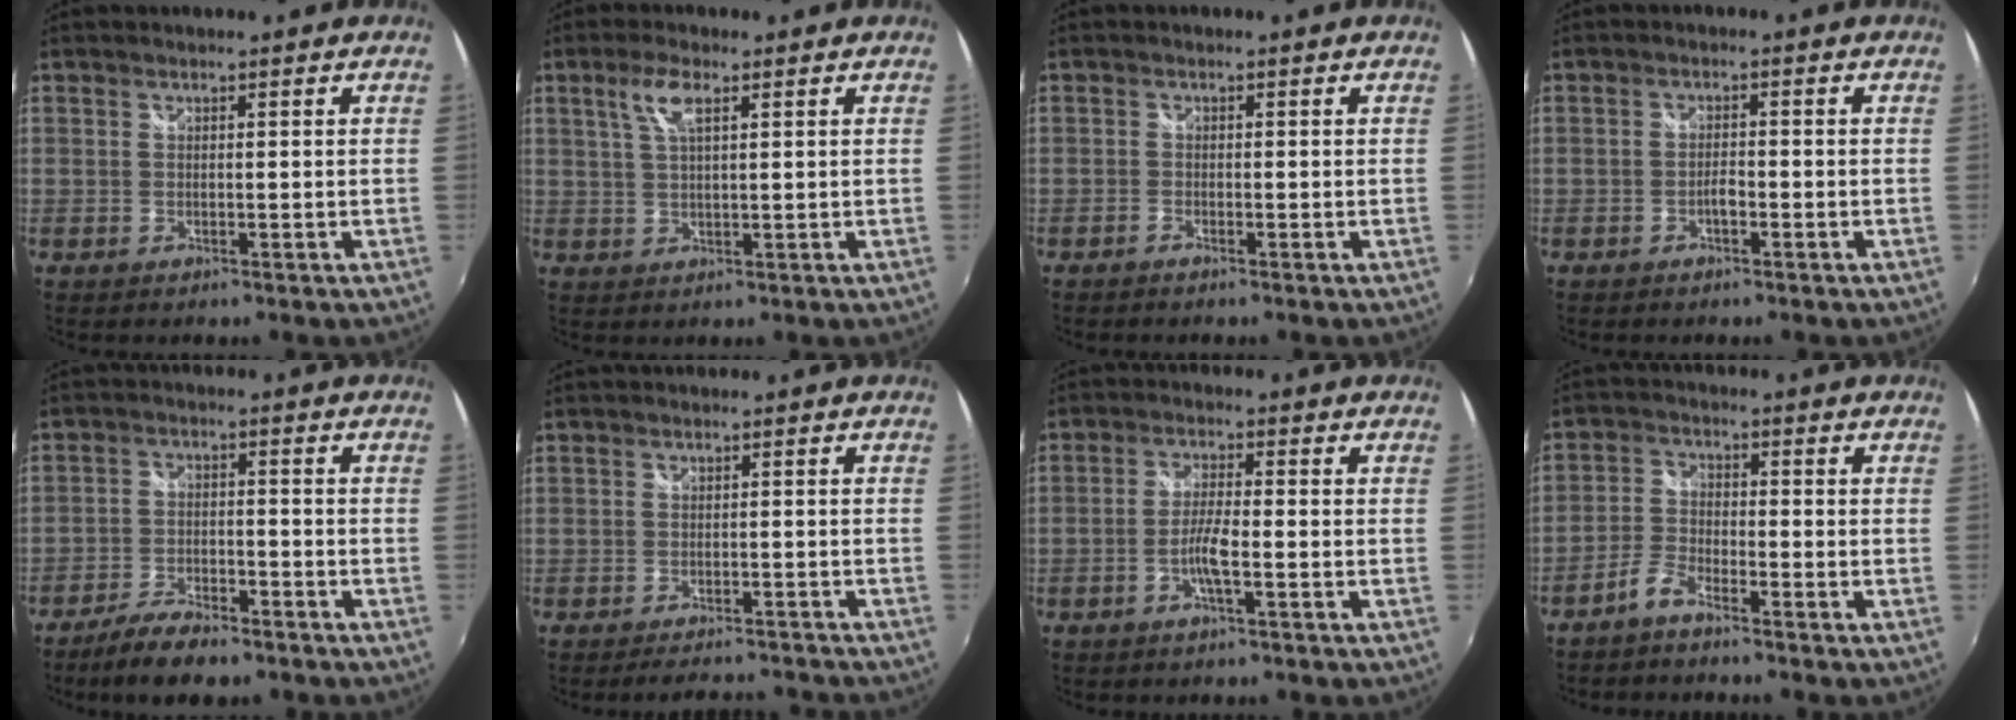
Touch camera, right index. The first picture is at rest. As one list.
[{"total": 4.7, "force": [2.1, 1.4, 3.9], "torque": [-0.076, 0.005, 0.042]}, {"total": 0.9, "force": [-0.8, 0.2, 0.3], "torque": [-0.008, 0.000, -0.018]}, {"total": 1.6, "force": [-1.0, 0.6, 1.1], "torque": [-0.022, 0.003, -0.019]}, {"total": 8.6, "force": [-6.9, 2.5, 4.5], "torque": [-0.114, -0.014, -0.124]}, {"total": 6.3, "force": [-5.8, 1.8, 1.8], "torque": [-0.037, 0.000, -0.079]}, {"total": 4.3, "force": [-1.7, 0.3, 4.0], "torque": [-0.082, 0.001, -0.034]}, {"total": 4.4, "force": [-3.6, 1.0, 2.2], "torque": [-0.057, 0.011, -0.078]}]